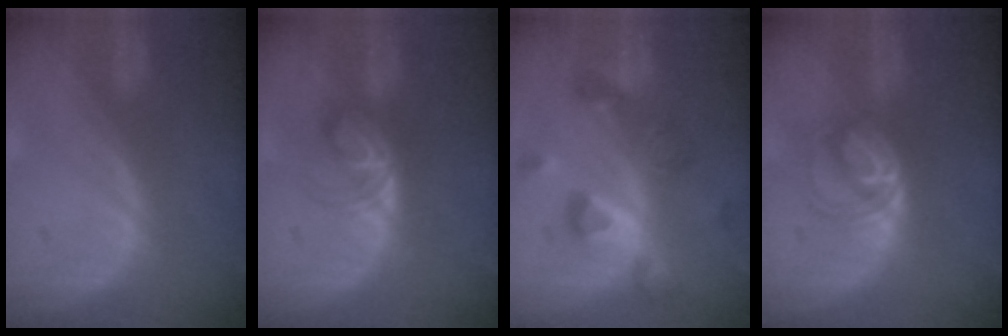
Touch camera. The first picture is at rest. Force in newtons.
{"total": 5.9, "press": 5.0, "slide": 3.1}
{"total": 9.3, "press": 8.2, "slide": 4.4}
{"total": 5.5, "press": 5.3, "slide": 1.3}